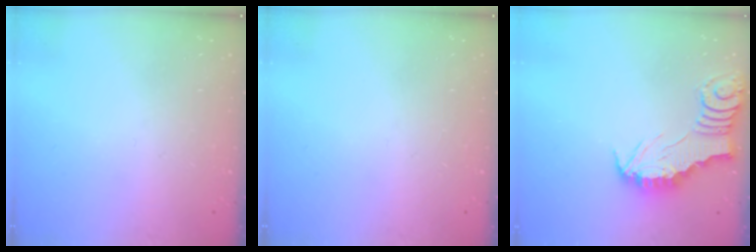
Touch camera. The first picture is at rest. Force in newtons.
{"total": 0.0}
{"total": 2.4, "press": 2.4, "slide": 0.2}